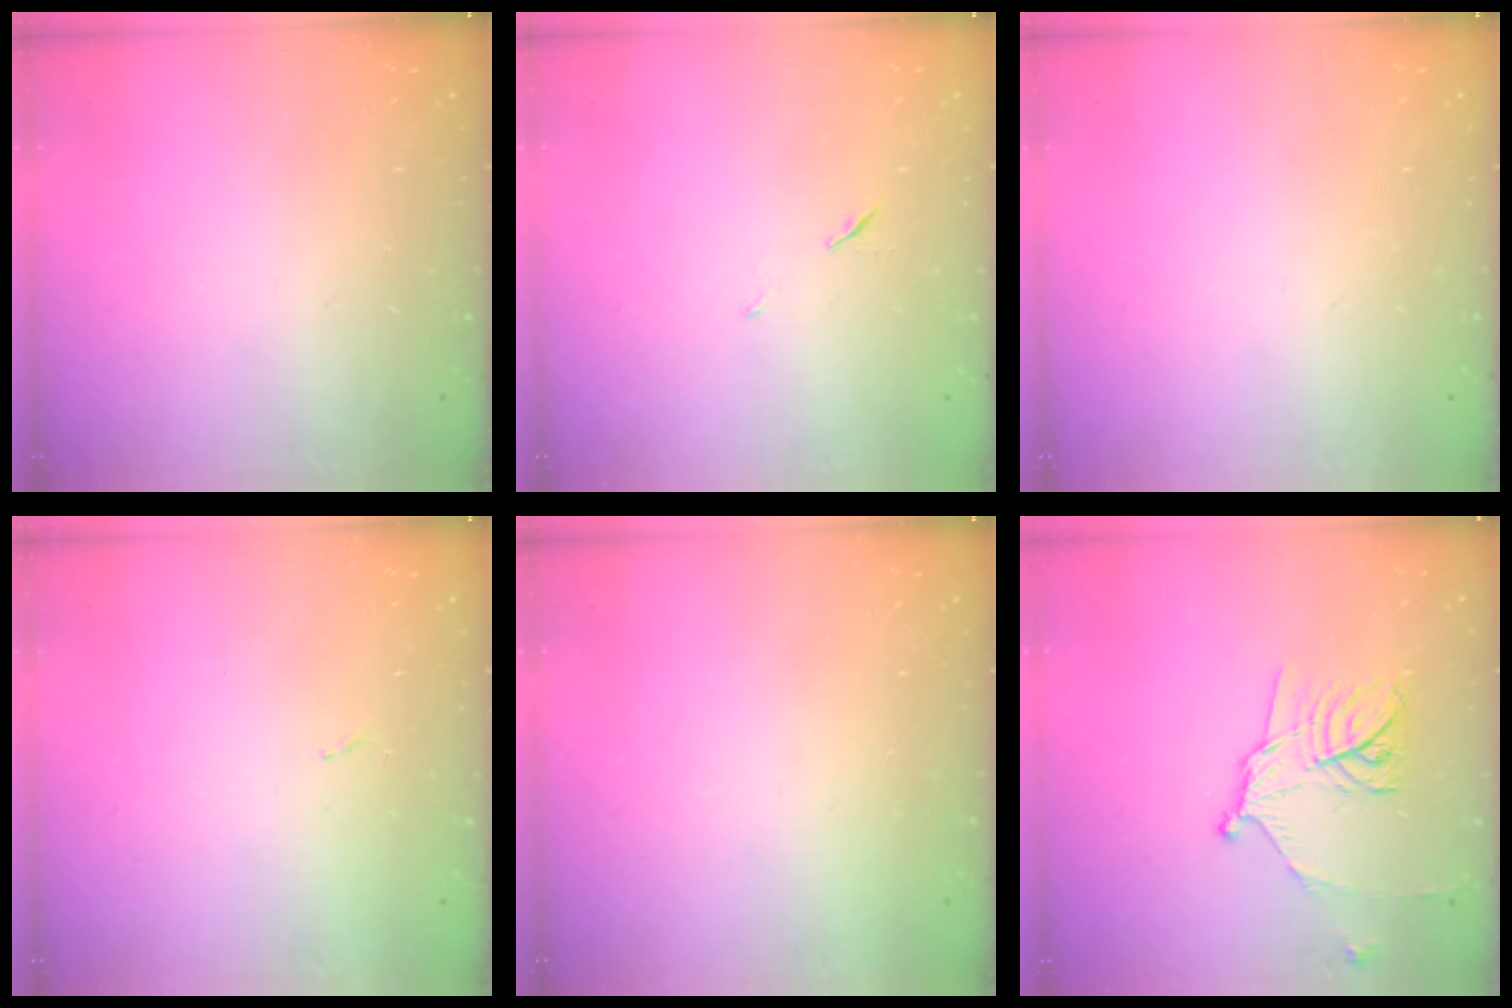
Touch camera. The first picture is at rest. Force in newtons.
{"total": 3.8, "press": 3.4, "slide": 1.7}
{"total": 0.0}
{"total": 4.2, "press": 4.1, "slide": 0.7}
{"total": 1.5, "press": 1.5, "slide": 0.1}
{"total": 13.5, "press": 13.5, "slide": 0.1}